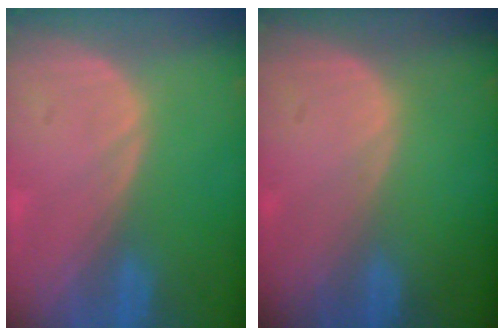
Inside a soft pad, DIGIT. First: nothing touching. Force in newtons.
{"total": 0.0}